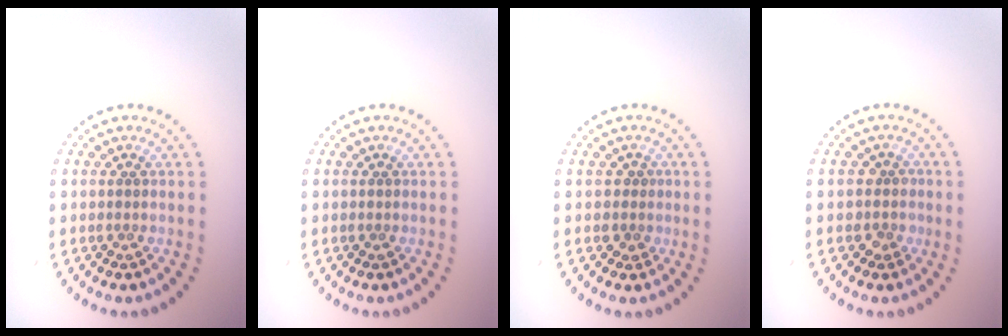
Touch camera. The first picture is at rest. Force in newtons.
{"total": 0.0}
{"total": 1.3, "press": 1.1, "slide": 0.7}
{"total": 1.6, "press": 1.4, "slide": 0.8}